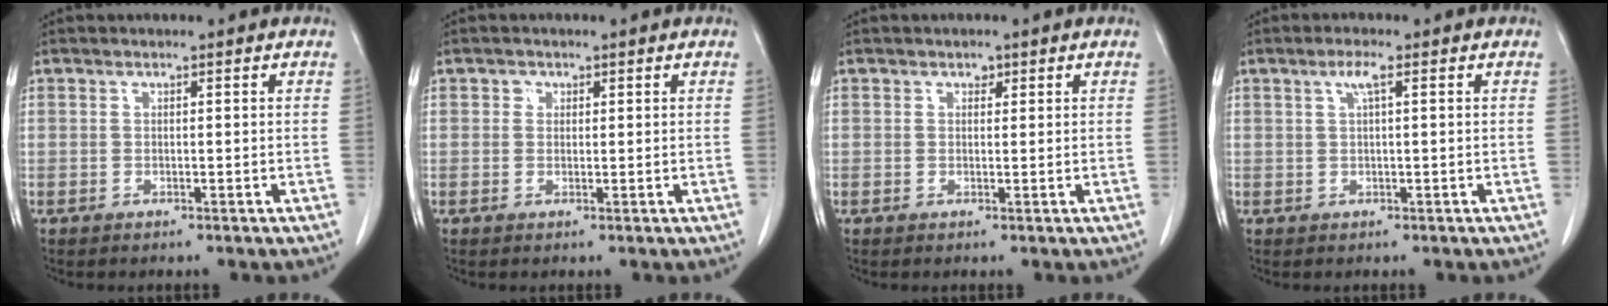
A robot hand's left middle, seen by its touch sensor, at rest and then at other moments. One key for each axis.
{"total": 1.0, "fx": 0.4, "fy": 0.9, "fz": 0.2, "tx": 0.002, "ty": 0.000, "tz": 0.004}
{"total": 0.9, "fx": 0.5, "fy": 0.6, "fz": 0.3, "tx": -0.002, "ty": -0.001, "tz": 0.007}
{"total": 2.0, "fx": 0.8, "fy": 0.1, "fz": 1.8, "tx": -0.040, "ty": 0.006, "tz": 0.016}